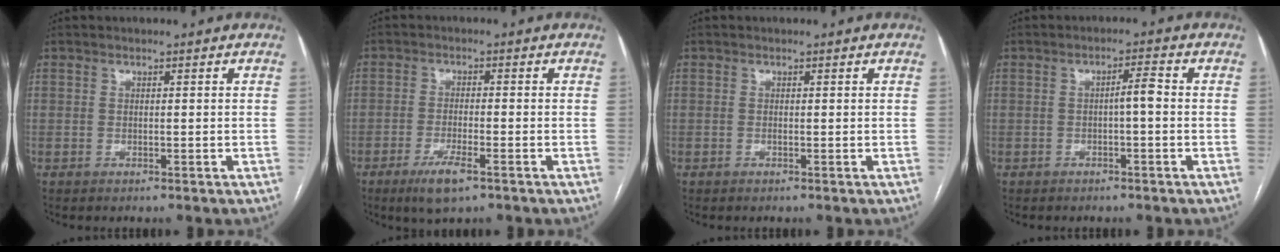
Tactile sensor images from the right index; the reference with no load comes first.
{"total": 5.4, "force": [-3.3, 1.0, 4.2], "torque": [-0.084, -0.009, -0.054]}
{"total": 0.0}
{"total": 2.6, "force": [-0.4, 0.3, 2.5], "torque": [-0.039, 0.006, -0.007]}